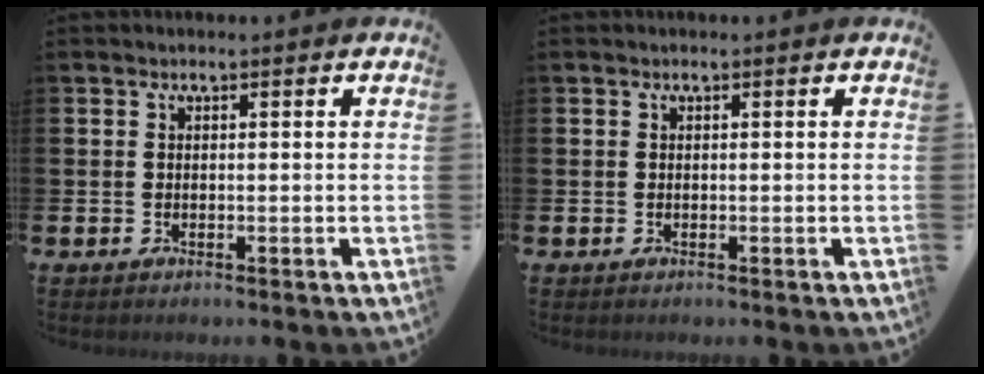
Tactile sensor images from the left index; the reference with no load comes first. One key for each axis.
{"total": 0.0}